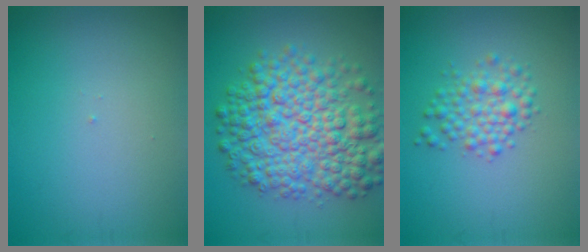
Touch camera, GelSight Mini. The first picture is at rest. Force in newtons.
{"total": 9.6, "press": 9.6, "slide": 0.2}
{"total": 2.9, "press": 2.9, "slide": 0.0}